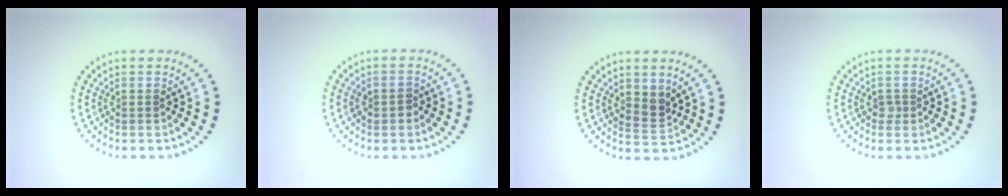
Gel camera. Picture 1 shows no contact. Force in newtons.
{"total": 1.2, "press": 1.2, "slide": 0.1}
{"total": 2.0, "press": 1.7, "slide": 1.0}
{"total": 0.7, "press": 0.5, "slide": 0.4}